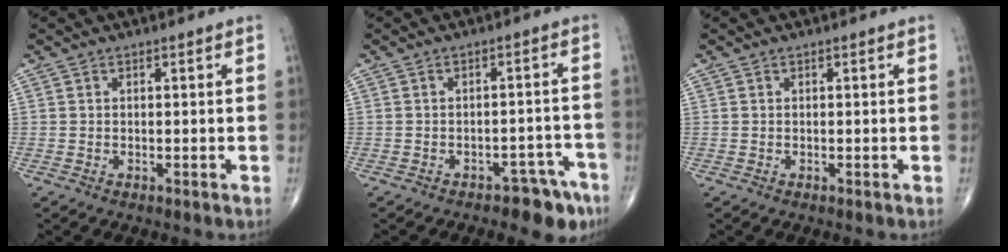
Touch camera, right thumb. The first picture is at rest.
{"total": 7.0, "force": [-5.0, 3.3, 3.5], "torque": [-0.024, 0.044, -0.062]}
{"total": 0.0}